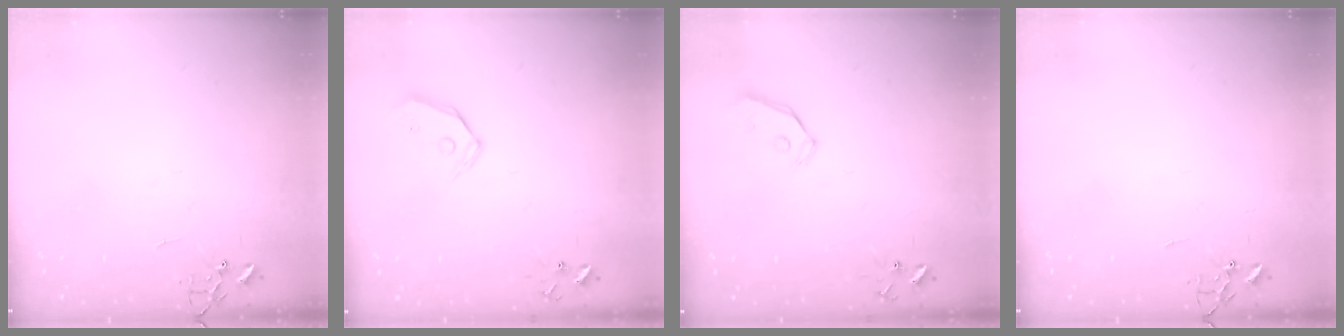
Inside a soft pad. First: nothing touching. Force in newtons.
{"total": 8.7, "press": 8.6, "slide": 1.3}
{"total": 4.8, "press": 4.8, "slide": 0.5}
{"total": 0.0}